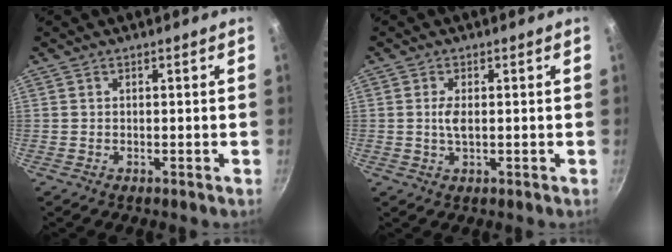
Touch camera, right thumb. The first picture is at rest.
{"total": 2.7, "force": [0.2, 1.2, 2.4], "torque": [-0.049, 0.000, 0.002]}